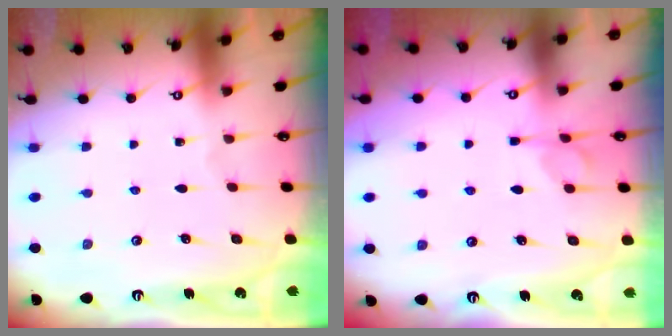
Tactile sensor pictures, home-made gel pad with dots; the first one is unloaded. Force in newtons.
{"total": 1.7, "press": 1.5, "slide": 0.9}